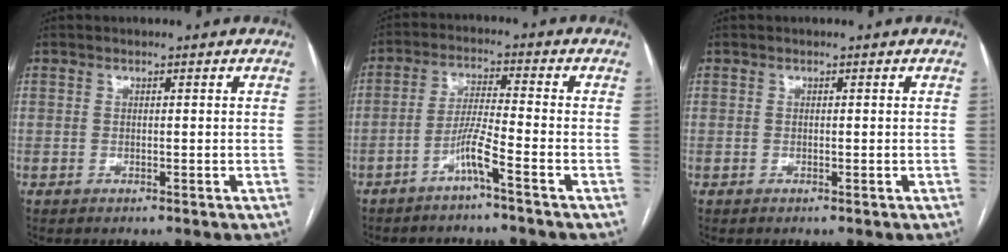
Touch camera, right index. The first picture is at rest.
{"total": 4.9, "force": [-3.1, -0.8, 3.7], "torque": [-0.076, 0.005, -0.063]}
{"total": 0.0}